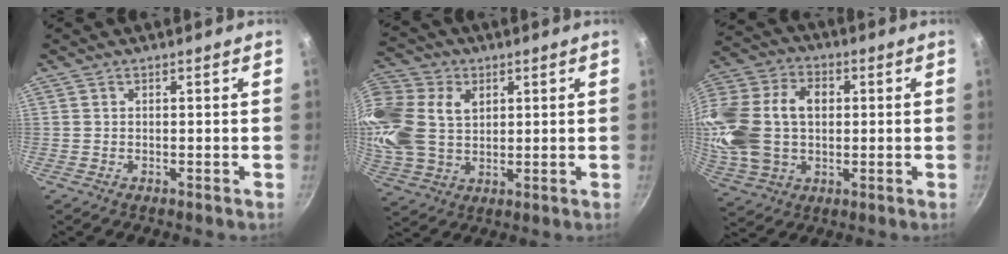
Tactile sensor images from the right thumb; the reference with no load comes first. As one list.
[{"total": 19.4, "force": [4.6, 14.3, 12.3], "torque": [-0.275, 0.010, 0.088]}, {"total": 21.0, "force": [1.8, 14.9, 14.7], "torque": [-0.281, 0.028, 0.033]}]